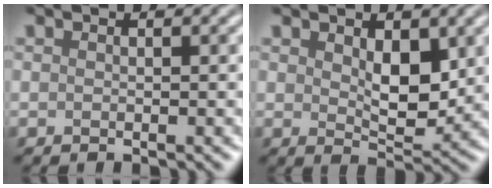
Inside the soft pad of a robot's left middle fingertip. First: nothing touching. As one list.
[{"total": 4.0, "force": [1.0, 2.2, 3.1], "torque": [-0.055, -0.009, 0.024]}]